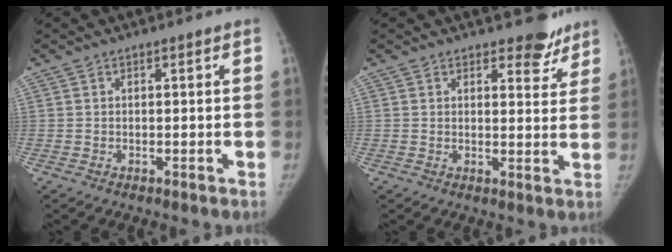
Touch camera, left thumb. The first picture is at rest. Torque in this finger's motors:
{"motor_torque": [0.55, -0.06, 0.54, -0.71, 0.05]}